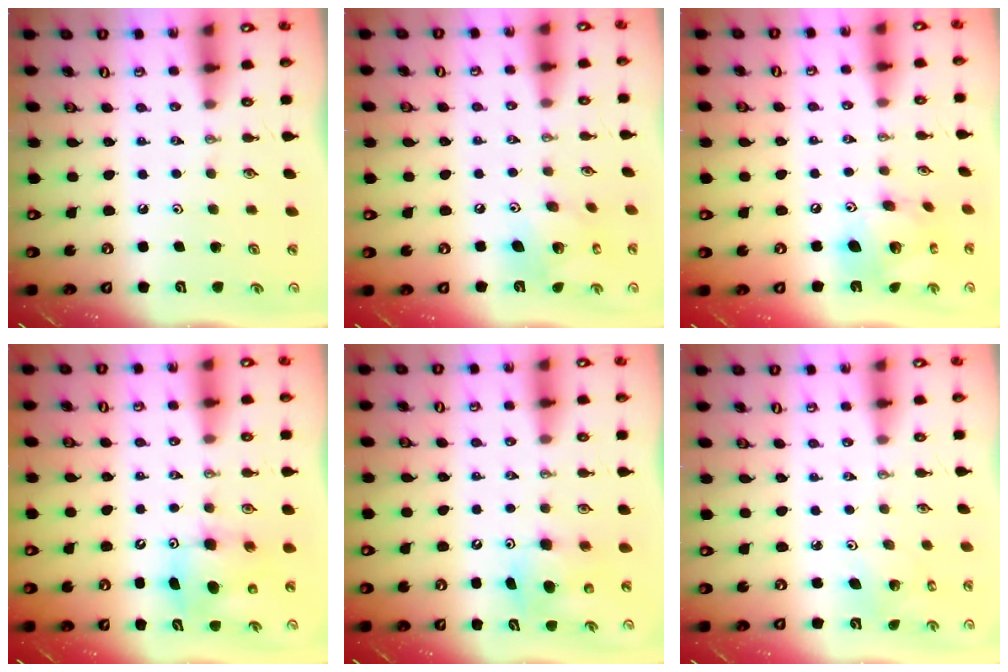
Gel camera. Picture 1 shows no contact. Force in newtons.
{"total": 12.2, "press": 12.1, "slide": 1.1}
{"total": 15.1, "press": 15.0, "slide": 1.3}
{"total": 7.7, "press": 7.4, "slide": 2.0}
{"total": 8.1, "press": 8.0, "slide": 0.8}
{"total": 4.5, "press": 4.5, "slide": 0.2}